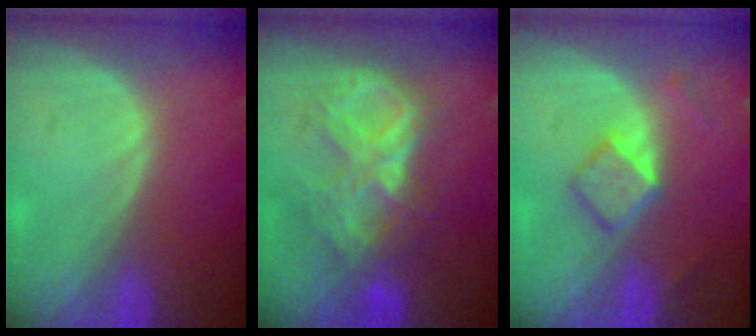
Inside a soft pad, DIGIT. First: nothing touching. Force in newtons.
{"total": 8.7, "press": 7.7, "slide": 4.1}
{"total": 4.1, "press": 3.9, "slide": 1.1}